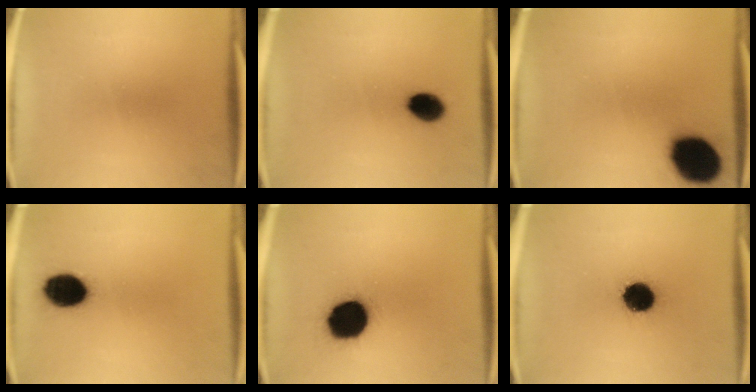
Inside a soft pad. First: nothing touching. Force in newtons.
{"total": 6.7}
{"total": 17.4}
{"total": 10.7}
{"total": 18.1}
{"total": 12.4}